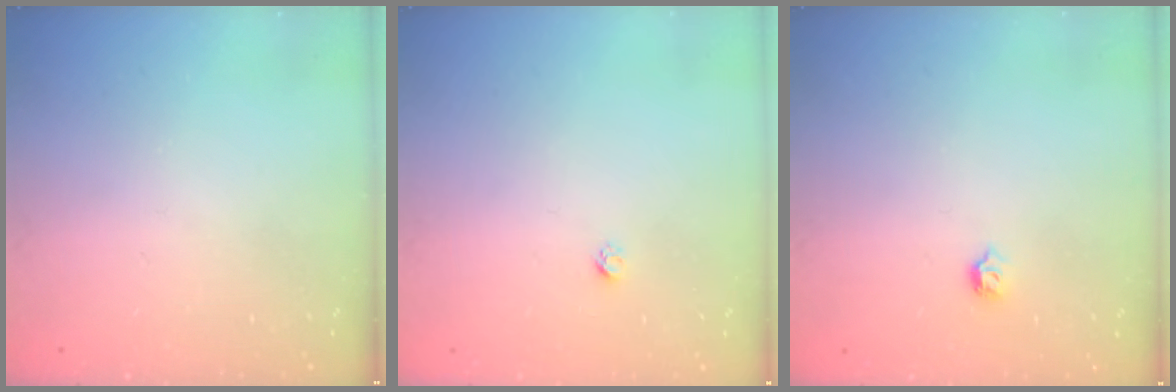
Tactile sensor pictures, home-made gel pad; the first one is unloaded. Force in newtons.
{"total": 1.9, "press": 1.9, "slide": 0.1}
{"total": 4.0, "press": 4.0, "slide": 0.8}